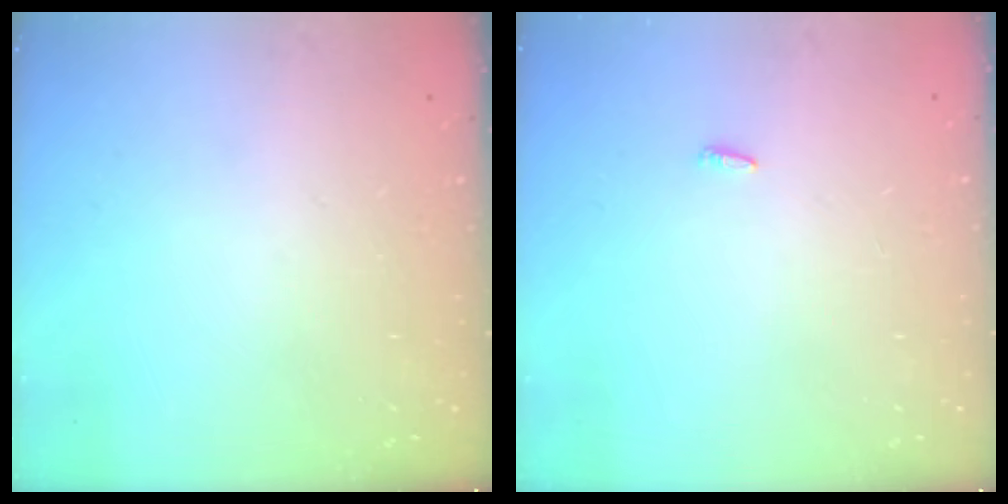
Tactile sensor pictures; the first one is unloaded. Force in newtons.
{"total": 1.8, "press": 1.7, "slide": 0.6}